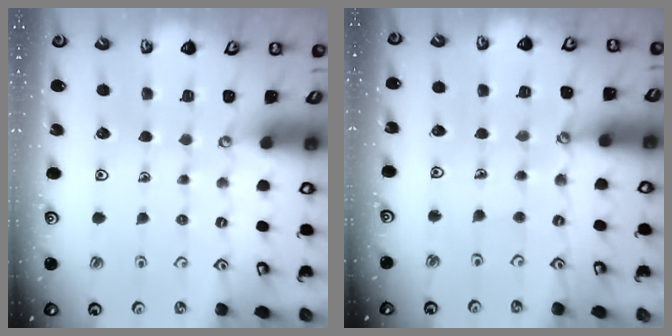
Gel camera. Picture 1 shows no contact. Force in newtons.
{"total": 2.5, "press": 2.5, "slide": 0.2}